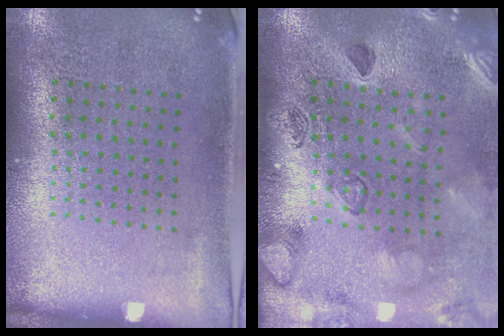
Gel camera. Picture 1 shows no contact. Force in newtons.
{"total": 2.3, "press": 2.3, "slide": 0.5}